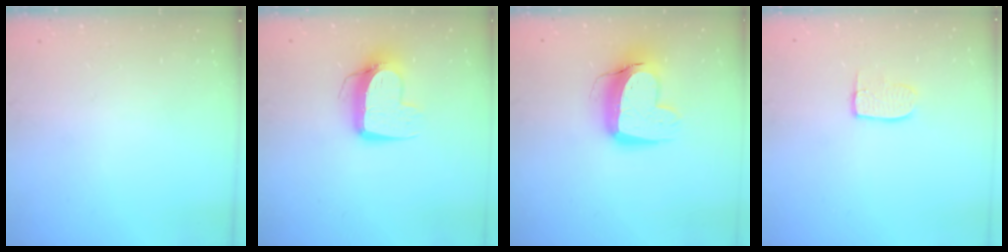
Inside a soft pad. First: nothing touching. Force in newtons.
{"total": 10.2, "press": 10.1, "slide": 1.1}
{"total": 14.0, "press": 14.0, "slide": 1.5}
{"total": 7.0, "press": 7.0, "slide": 0.3}